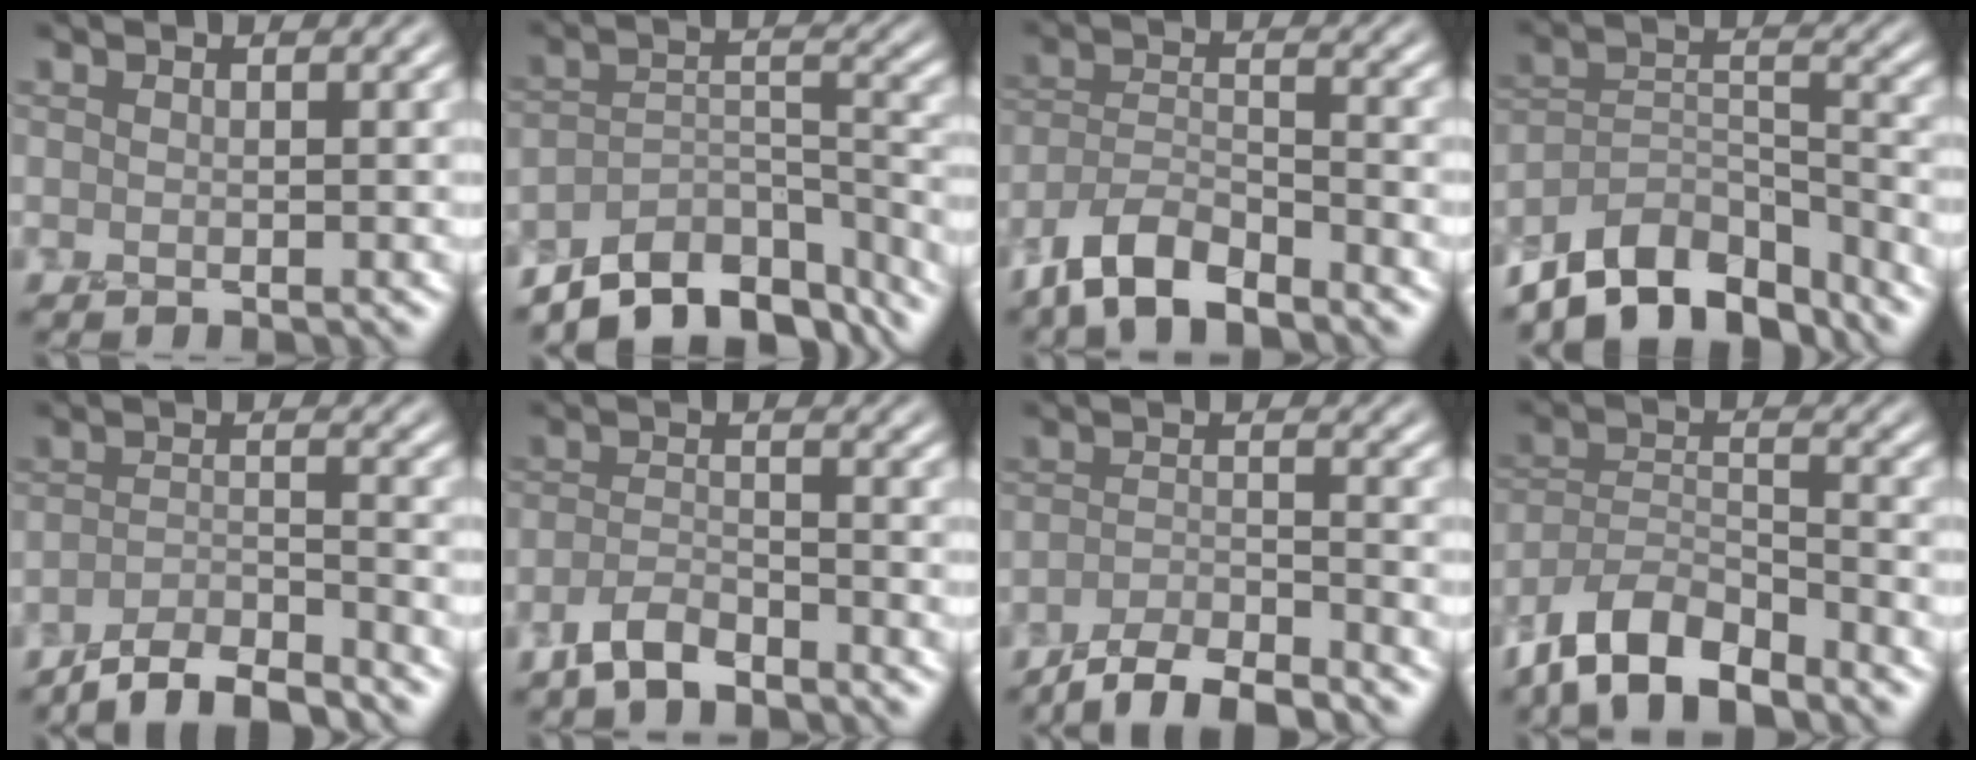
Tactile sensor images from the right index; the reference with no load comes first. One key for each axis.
{"total": 8.6, "fx": -7.1, "fy": 3.3, "fz": 3.6, "tx": -0.055, "ty": -0.009, "tz": -0.113}
{"total": 5.6, "fx": -4.5, "fy": 1.9, "fz": 2.8, "tx": -0.047, "ty": 0.000, "tz": -0.093}
{"total": 8.4, "fx": -7.1, "fy": 3.3, "fz": 3.0, "tx": -0.049, "ty": 0.003, "tz": -0.129}
{"total": 4.6, "fx": -4.2, "fy": 0.8, "fz": 1.9, "tx": -0.031, "ty": 0.001, "tz": -0.078}
{"total": 3.1, "fx": -2.6, "fy": 0.9, "fz": 1.5, "tx": -0.032, "ty": 0.002, "tz": -0.059}
{"total": 4.5, "fx": -4.0, "fy": 0.8, "fz": 2.0, "tx": -0.033, "ty": 0.000, "tz": -0.076}
{"total": 7.2, "fx": -5.7, "fy": 2.7, "fz": 3.6, "tx": -0.059, "ty": -0.002, "tz": -0.115}